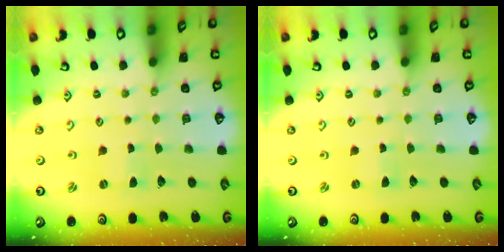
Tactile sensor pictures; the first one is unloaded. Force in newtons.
{"total": 0.0}